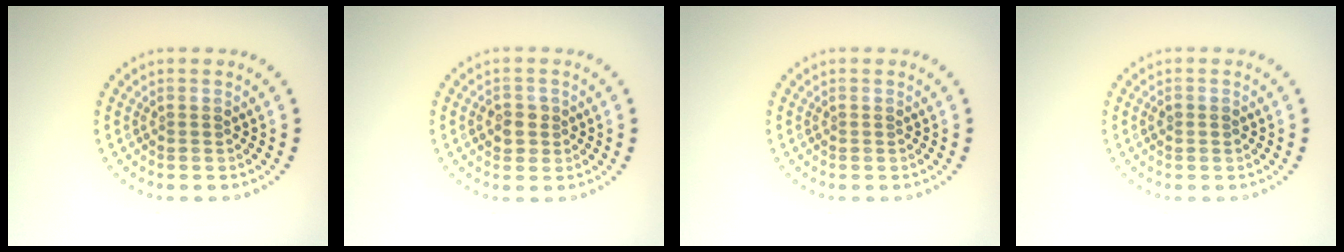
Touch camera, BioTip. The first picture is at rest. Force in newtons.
{"total": 1.7, "press": 1.7, "slide": 0.4}
{"total": 0.0}
{"total": 0.9, "press": 0.9, "slide": 0.1}